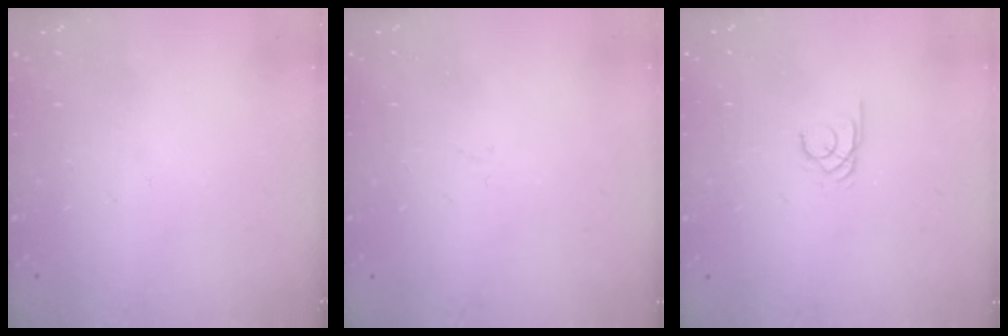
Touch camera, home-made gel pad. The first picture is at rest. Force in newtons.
{"total": 0.9, "press": 0.9, "slide": 0.2}
{"total": 1.5, "press": 1.5, "slide": 0.1}